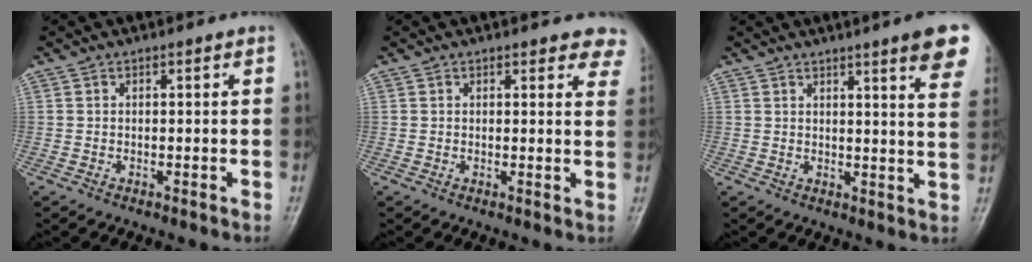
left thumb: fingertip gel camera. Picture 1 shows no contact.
{"total": 5.9, "force": [5.1, 2.3, 1.7], "torque": [0.022, -0.022, 0.035]}
{"total": 11.9, "force": [7.7, 1.4, 9.0], "torque": [-0.090, -0.030, 0.079]}